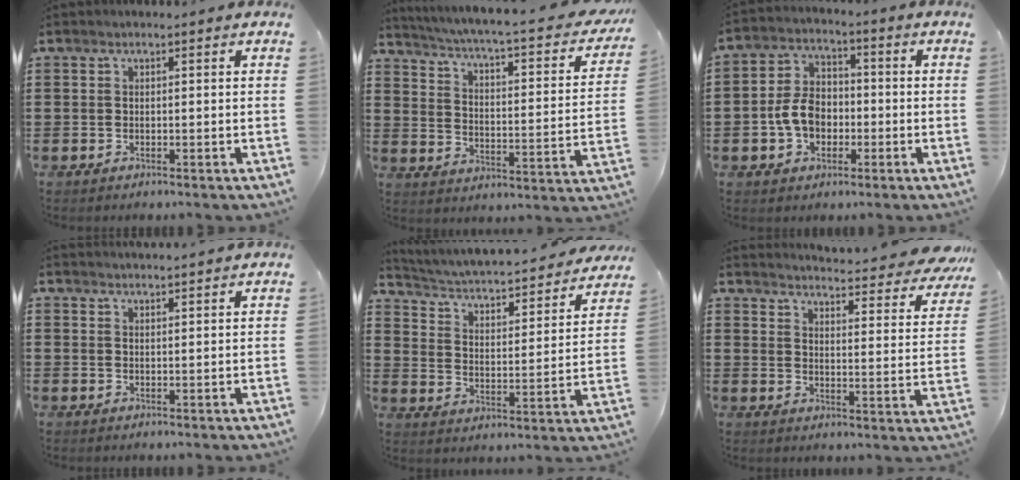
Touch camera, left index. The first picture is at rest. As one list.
[{"total": 4.1, "force": [3.0, -0.3, 2.7], "torque": [-0.069, -0.038, 0.040]}, {"total": 6.7, "force": [-1.7, 4.9, 4.3], "torque": [-0.103, 0.008, -0.037]}, {"total": 1.7, "force": [1.7, 0.1, 0.0], "torque": [-0.004, 0.000, 0.033]}, {"total": 2.6, "force": [2.3, 0.2, 1.1], "torque": [-0.039, -0.033, 0.027]}, {"total": 4.4, "force": [4.1, -0.5, 1.5], "torque": [-0.036, -0.045, 0.062]}]